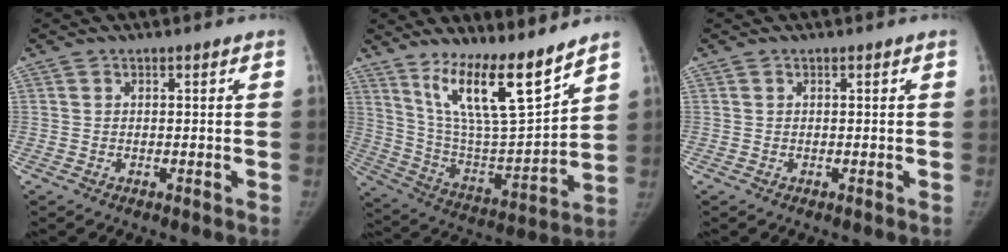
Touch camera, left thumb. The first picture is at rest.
{"total": 17.8, "force": [12.5, 3.3, 12.2], "torque": [-0.184, -0.081, 0.236]}
{"total": 0.0}